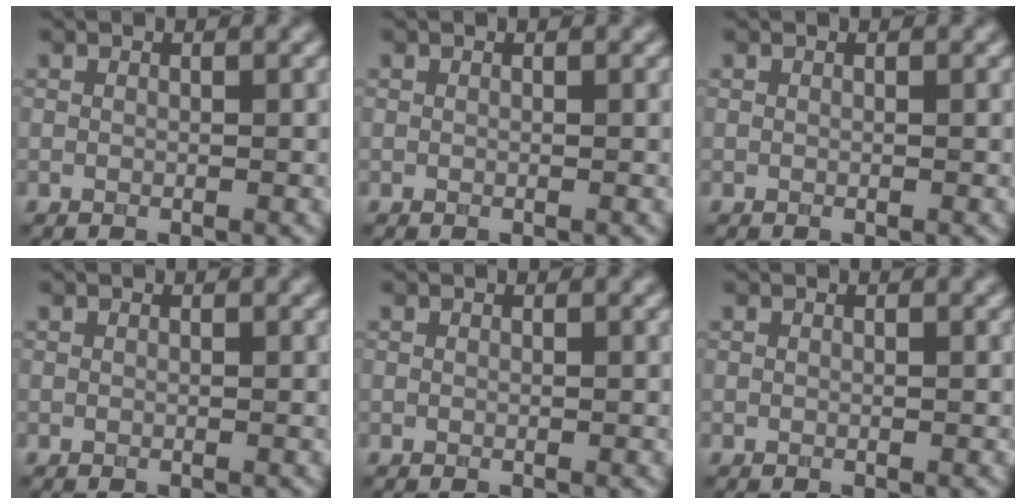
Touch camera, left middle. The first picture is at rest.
{"total": 0.0}
{"total": 0.0}
{"total": 0.0}
{"total": 0.0}
{"total": 0.0}